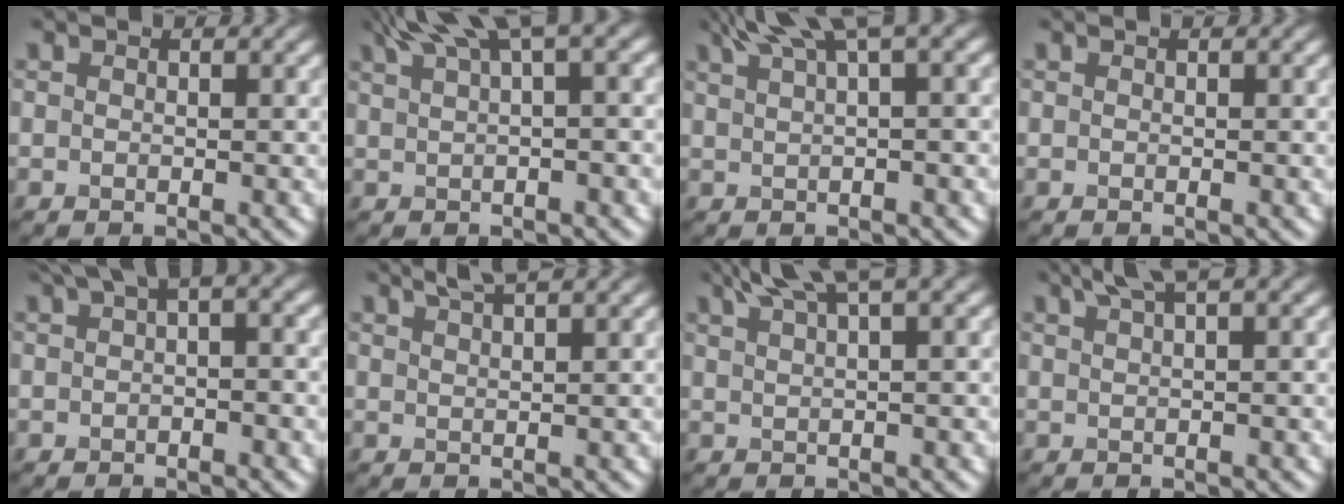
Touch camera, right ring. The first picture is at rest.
{"total": 6.9, "force": [4.2, 1.6, 5.2], "torque": [-0.072, 0.028, 0.072]}
{"total": 6.2, "force": [4.1, 1.3, 4.5], "torque": [-0.064, 0.025, 0.068]}
{"total": 0.0}
{"total": 3.5, "force": [1.5, 1.1, 3.0], "torque": [-0.040, 0.014, 0.017]}
{"total": 3.2, "force": [2.5, 0.7, 1.9], "torque": [-0.006, 0.015, 0.022]}
{"total": 5.1, "force": [3.7, 0.8, 3.4], "torque": [-0.046, 0.018, 0.058]}
{"total": 2.8, "force": [2.0, 0.4, 1.9], "torque": [-0.023, 0.011, 0.034]}